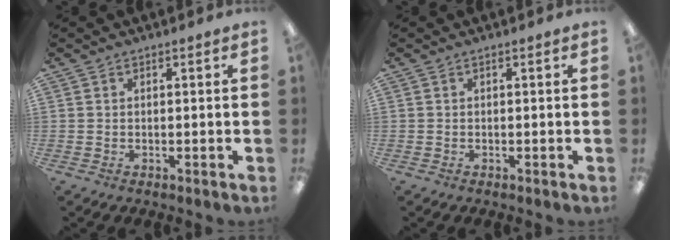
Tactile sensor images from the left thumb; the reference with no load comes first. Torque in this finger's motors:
{"motor_torque": [0.00, 0.00, 0.00, 0.00, 0.00]}